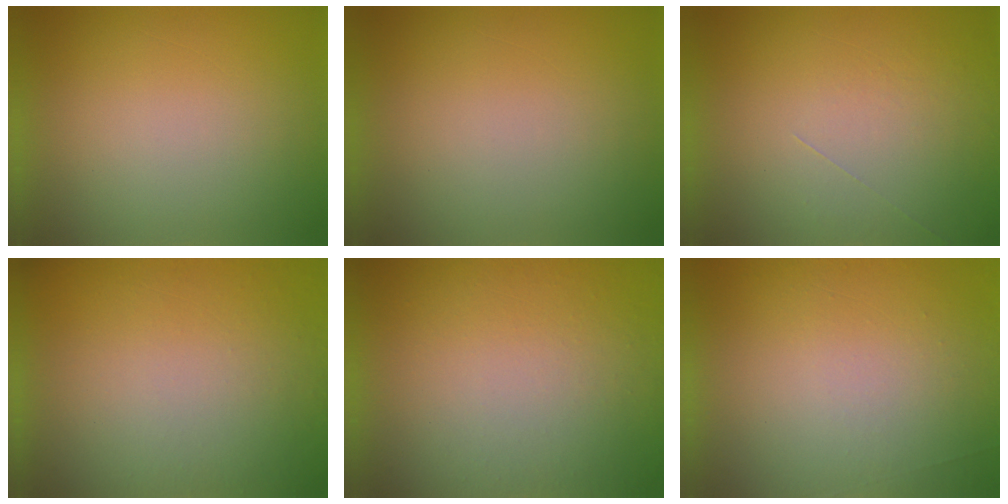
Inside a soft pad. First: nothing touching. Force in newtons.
{"total": 0.0}
{"total": 1.2}
{"total": 5.0}
{"total": 9.5}
{"total": 6.9}